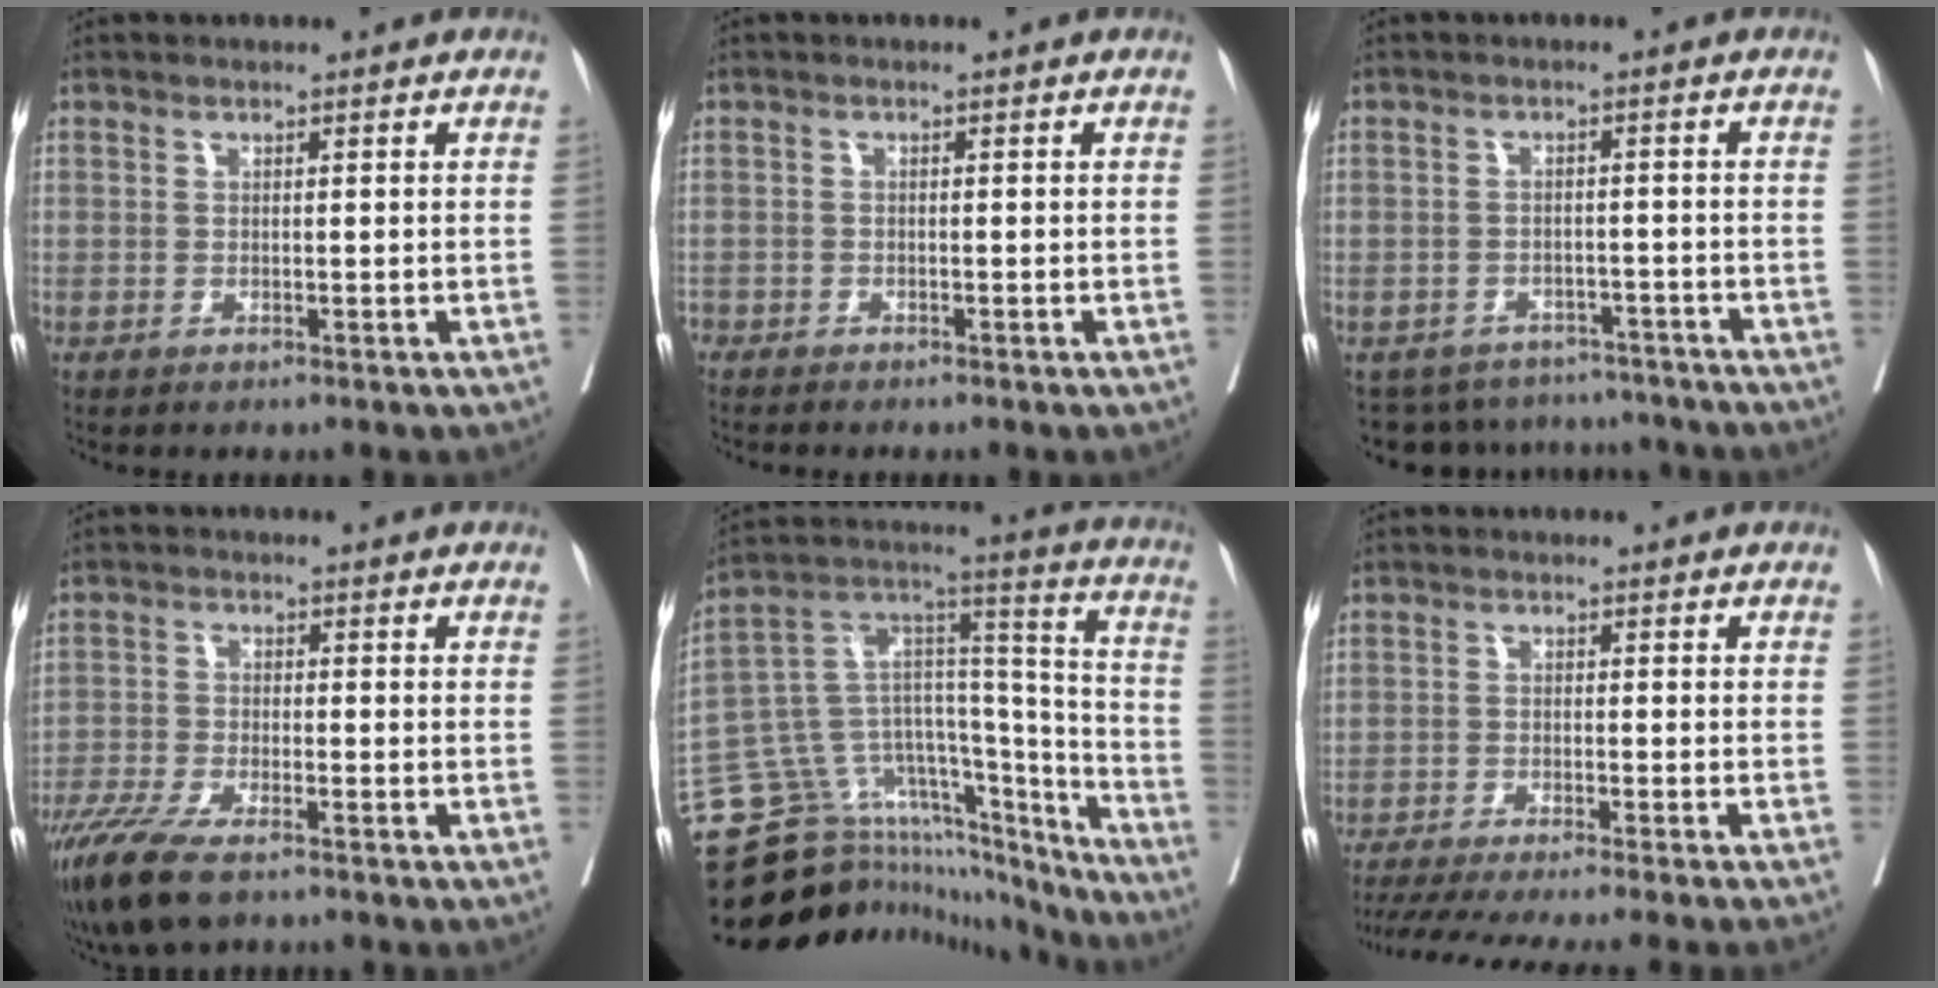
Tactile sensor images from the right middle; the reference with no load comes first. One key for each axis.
{"total": 1.7, "fx": -1.6, "fy": 0.4, "fz": 0.3, "tx": -0.005, "ty": -0.004, "tz": -0.027}
{"total": 9.9, "fx": -9.1, "fy": 3.7, "fz": 0.5, "tx": -0.005, "ty": 0.017, "tz": -0.112}
{"total": 9.4, "fx": -6.9, "fy": 2.4, "fz": 6.0, "tx": -0.110, "ty": -0.021, "tz": -0.118}
{"total": 28.4, "fx": -24.2, "fy": 11.1, "fz": 10.0, "tx": -0.159, "ty": 0.075, "tz": -0.354}
{"total": 14.6, "fx": -12.9, "fy": -1.3, "fz": 6.8, "tx": -0.092, "ty": -0.037, "tz": -0.192}